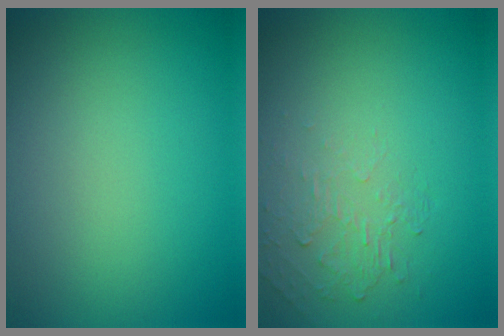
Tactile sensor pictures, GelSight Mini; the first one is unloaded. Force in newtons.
{"total": 1.9, "press": 0.5, "slide": 1.9}